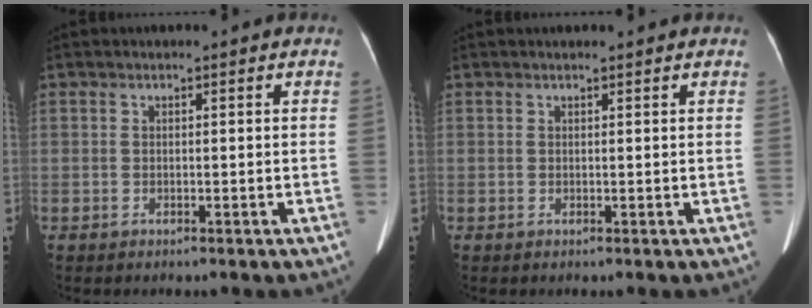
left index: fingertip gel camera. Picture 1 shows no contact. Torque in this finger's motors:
{"motor_torque": [0.02, 0.01, 0.04, 0.02]}